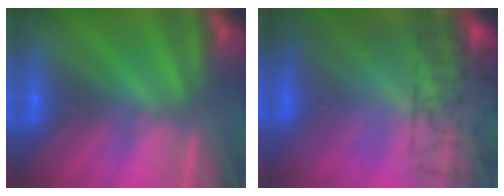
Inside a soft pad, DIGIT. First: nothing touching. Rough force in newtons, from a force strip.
{"total": 7.5}